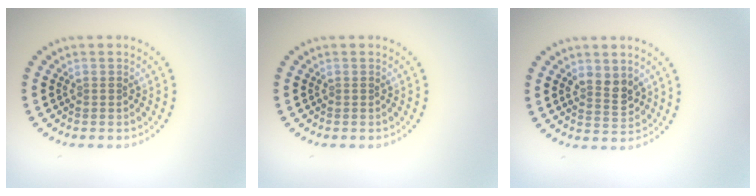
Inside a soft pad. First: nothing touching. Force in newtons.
{"total": 0.0}
{"total": 2.5, "press": 2.4, "slide": 0.7}